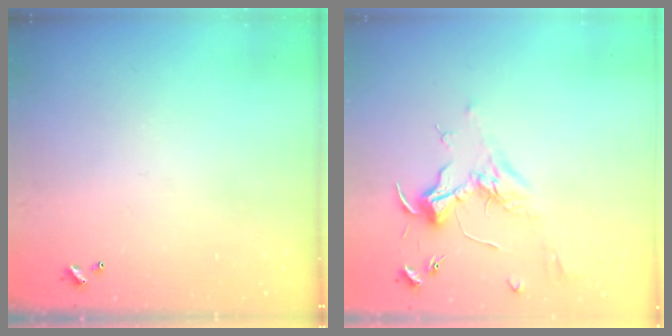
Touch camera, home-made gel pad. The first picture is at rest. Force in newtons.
{"total": 1.7, "press": 1.5, "slide": 0.8}